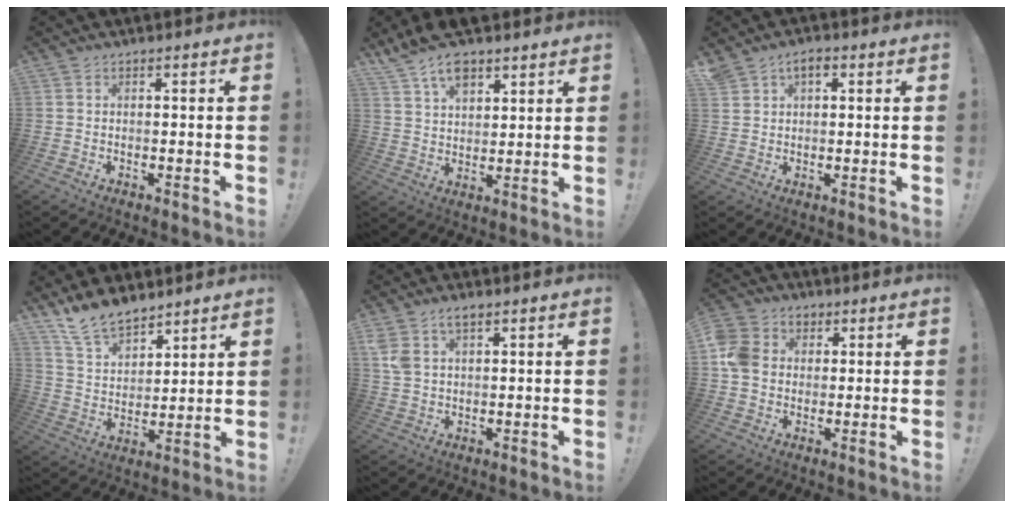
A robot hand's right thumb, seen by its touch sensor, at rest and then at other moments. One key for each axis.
{"total": 10.1, "fx": 7.1, "fy": 5.2, "fz": 4.9, "tx": -0.094, "ty": -0.033, "tz": 0.135}
{"total": 4.4, "fx": 2.3, "fy": 2.6, "fz": 2.7, "tx": -0.052, "ty": -0.001, "tz": 0.042}
{"total": 12.5, "fx": 10.9, "fy": 5.1, "fz": 3.5, "tx": -0.078, "ty": -0.079, "tz": 0.210}
{"total": 5.4, "fx": 3.0, "fy": 2.9, "fz": 3.3, "tx": -0.054, "ty": -0.009, "tz": 0.056}
{"total": 10.1, "fx": 1.5, "fy": 8.6, "fz": 5.1, "tx": -0.090, "ty": 0.003, "tz": 0.029}